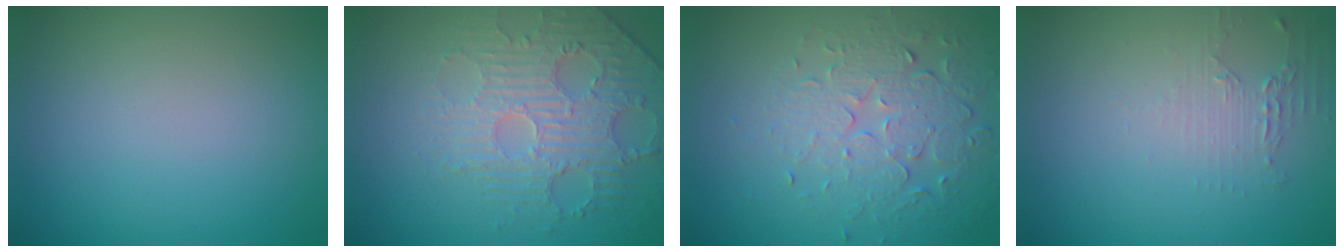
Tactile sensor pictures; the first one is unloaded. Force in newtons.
{"total": 4.8, "press": 4.0, "slide": 2.8}
{"total": 5.3, "press": 3.7, "slide": 3.9}
{"total": 1.5, "press": 1.5, "slide": 0.4}